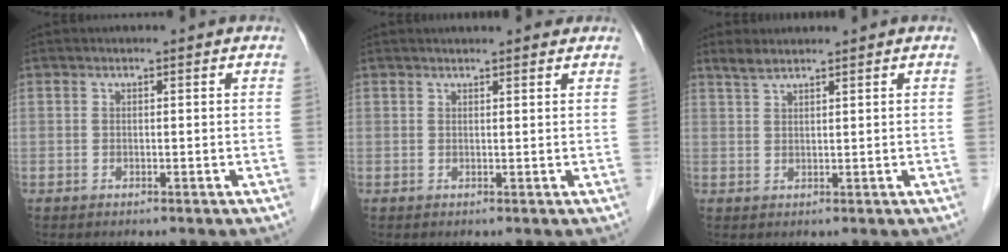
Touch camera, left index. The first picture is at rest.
{"total": 4.7, "force": [4.1, 0.9, 2.0], "torque": [-0.025, 0.017, 0.048]}
{"total": 2.0, "force": [1.9, 0.2, 0.8], "torque": [-0.021, 0.010, 0.041]}